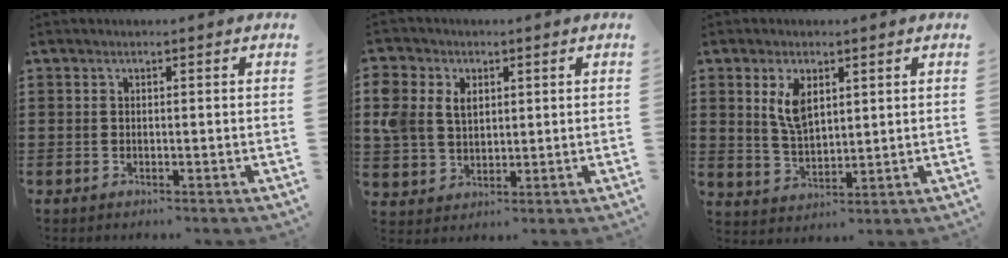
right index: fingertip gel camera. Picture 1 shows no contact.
{"total": 6.5, "force": [2.1, 5.1, 3.4], "torque": [-0.098, 0.014, 0.036]}
{"total": 5.6, "force": [2.3, 2.9, 4.3], "torque": [-0.085, 0.006, 0.038]}